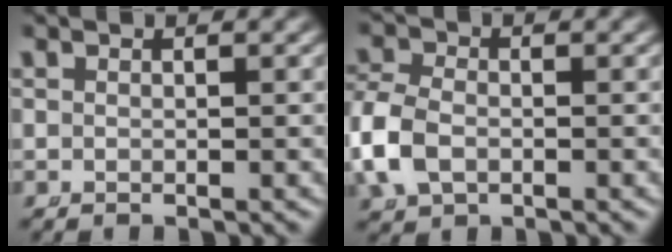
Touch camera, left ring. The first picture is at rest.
{"total": 4.3, "force": [-0.9, 3.4, 2.4], "torque": [-0.087, -0.019, -0.004]}